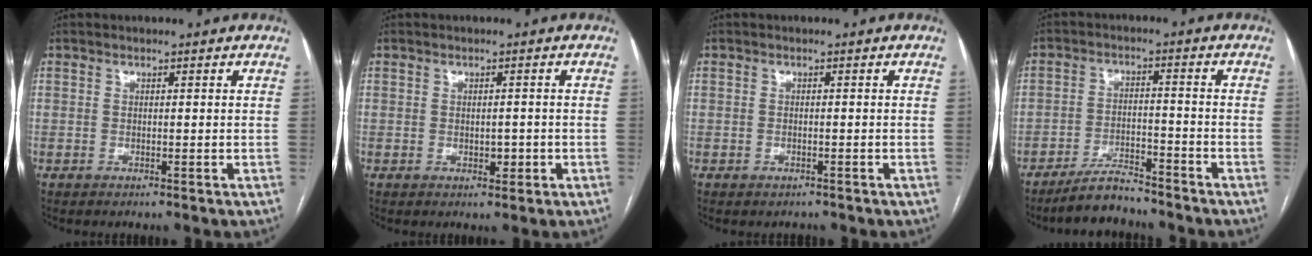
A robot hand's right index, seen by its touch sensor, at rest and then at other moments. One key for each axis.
{"total": 1.9, "fx": -0.5, "fy": 1.2, "fz": 1.4, "tx": -0.019, "ty": 0.001, "tz": -0.001}
{"total": 1.0, "fx": -0.8, "fy": 0.5, "fz": 0.2, "tx": -0.007, "ty": 0.001, "tz": -0.009}
{"total": 6.0, "fx": -5.5, "fy": 1.3, "fz": 1.9, "tx": -0.035, "ty": -0.008, "tz": -0.099}